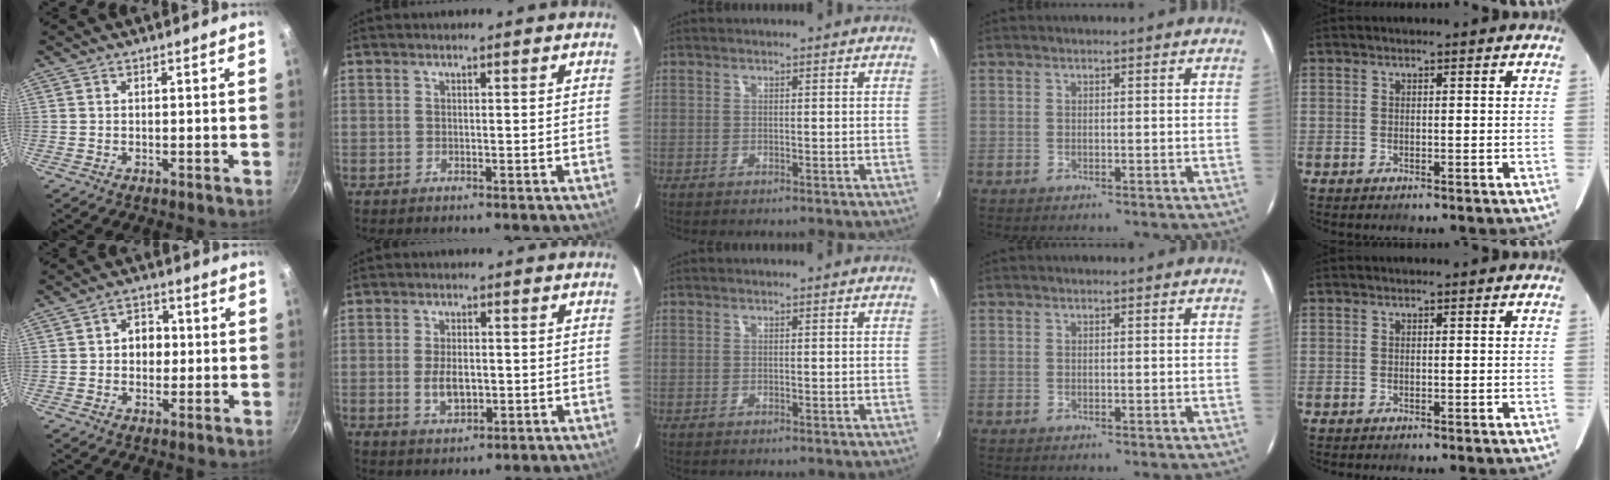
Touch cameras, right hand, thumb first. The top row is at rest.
{"thumb": {"total": 5.7, "force": [0.1, 4.7, 3.3], "torque": [-0.016, 0.008, -0.004]}, "index": {"total": 5.1, "force": [-0.8, 2.9, 4.1], "torque": [-0.082, -0.006, -0.009]}}